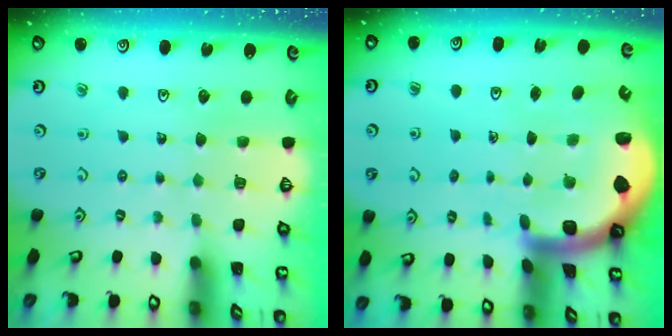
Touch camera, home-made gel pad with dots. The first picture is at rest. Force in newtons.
{"total": 6.0, "press": 5.9, "slide": 0.8}